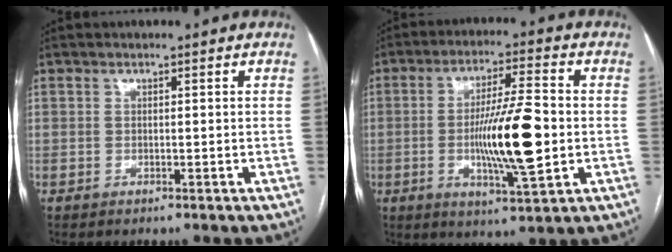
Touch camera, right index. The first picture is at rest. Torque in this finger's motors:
{"motor_torque": [0.92, -0.51, 0.65, 0.21]}